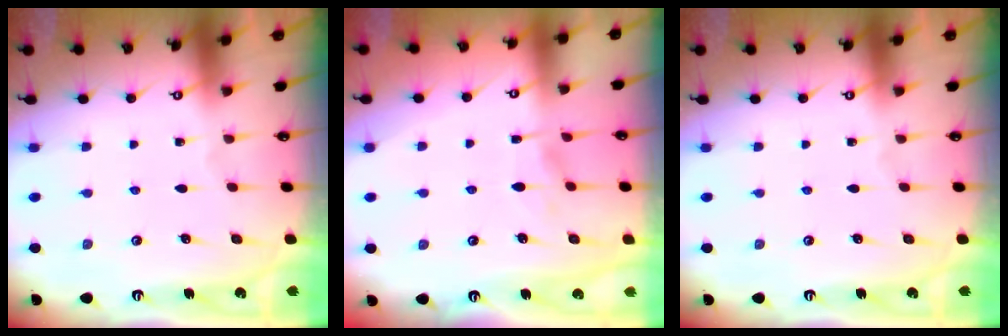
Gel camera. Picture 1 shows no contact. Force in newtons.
{"total": 2.0, "press": 1.7, "slide": 1.0}
{"total": 0.0}